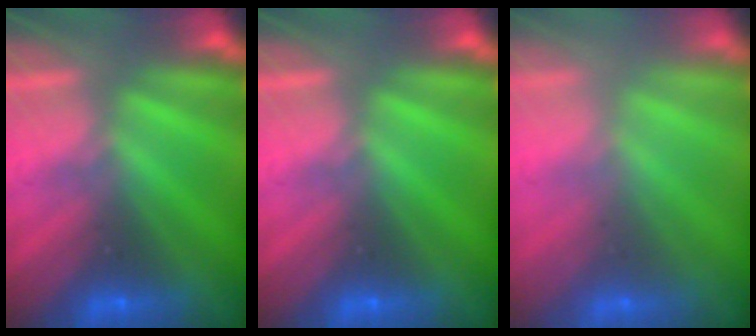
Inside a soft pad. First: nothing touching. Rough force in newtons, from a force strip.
{"total": 0.0}
{"total": 2.3}